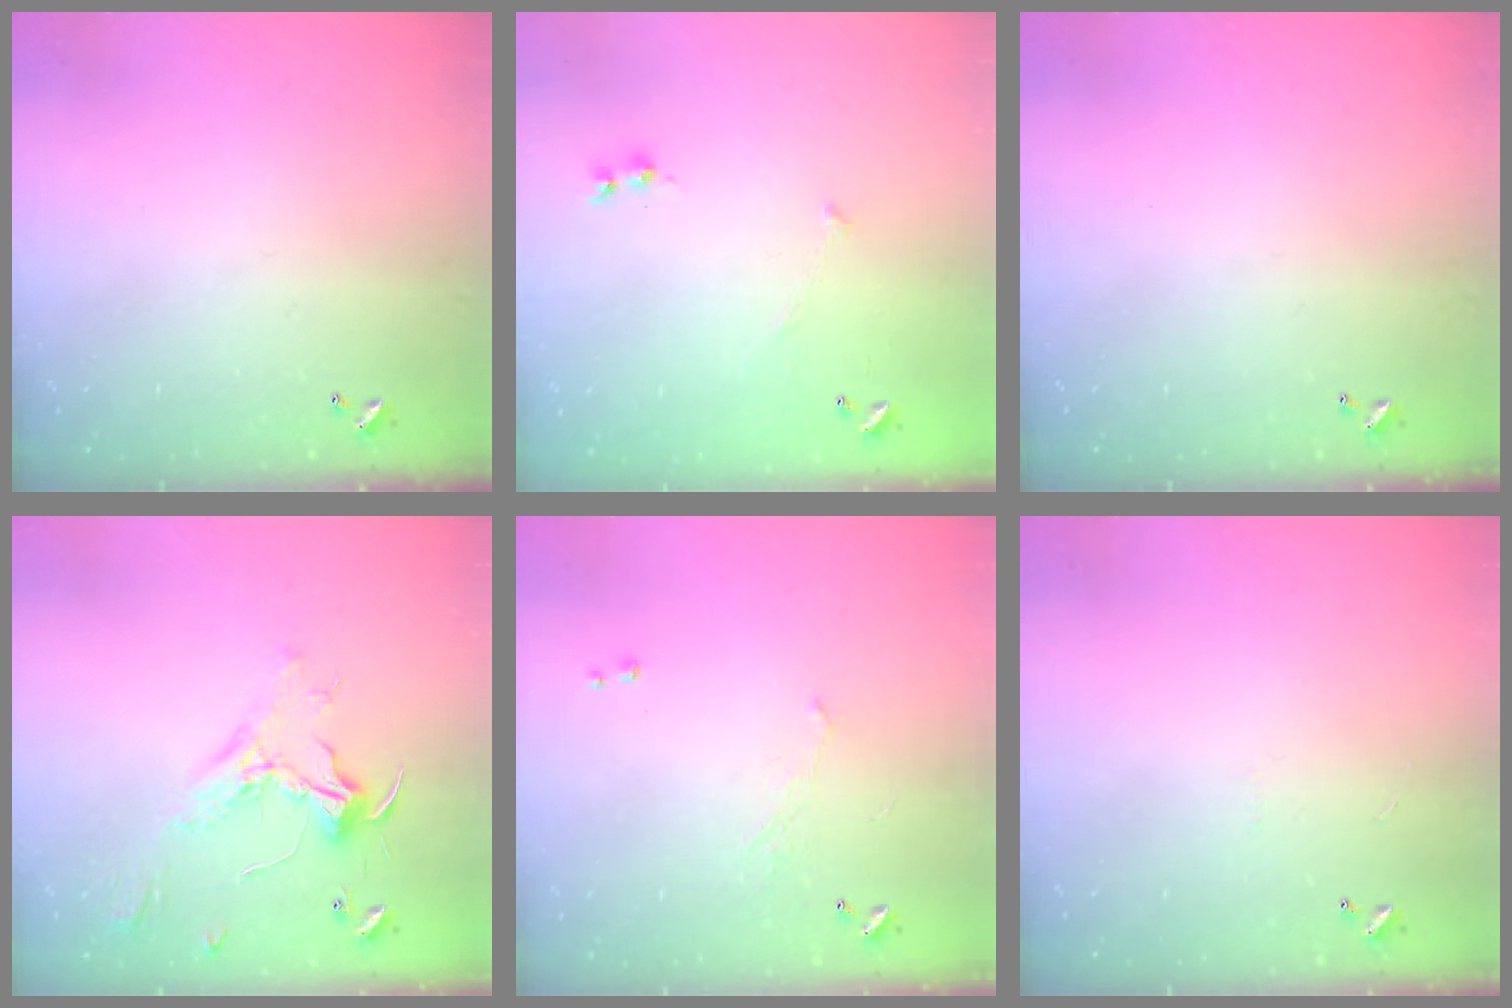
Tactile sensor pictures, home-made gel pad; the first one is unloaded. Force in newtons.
{"total": 4.8, "press": 4.7, "slide": 0.8}
{"total": 0.0}
{"total": 2.3, "press": 2.2, "slide": 0.8}
{"total": 0.9, "press": 0.7, "slide": 0.5}
{"total": 1.3, "press": 1.3, "slide": 0.4}